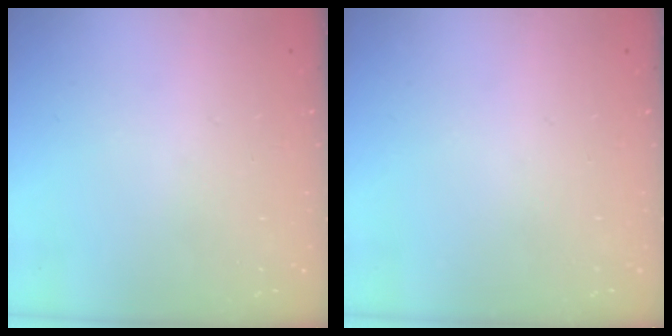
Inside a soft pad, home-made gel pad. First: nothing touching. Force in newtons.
{"total": 0.0}